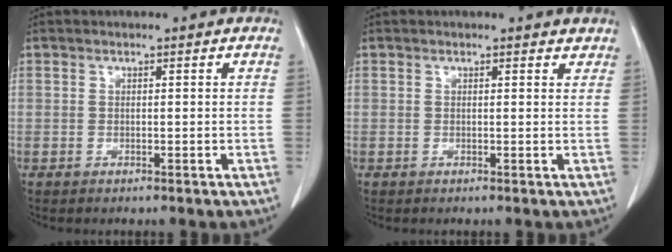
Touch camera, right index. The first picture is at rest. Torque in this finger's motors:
{"motor_torque": [-0.10, 0.08, 0.03, -0.01]}